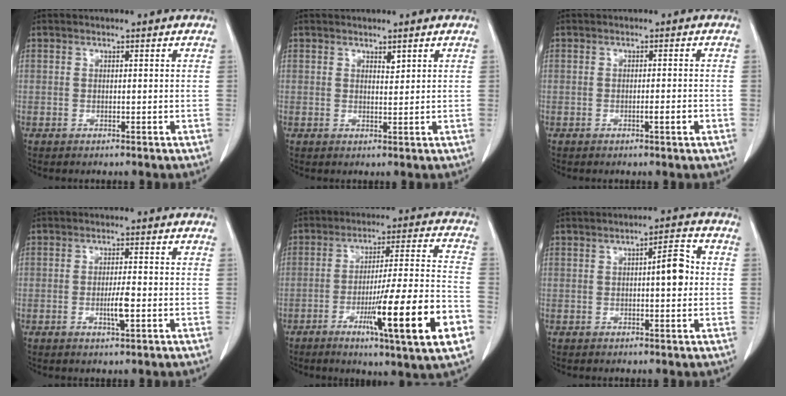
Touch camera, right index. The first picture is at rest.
{"total": 1.1, "force": [0.8, 0.4, 0.6], "torque": [-0.011, -0.006, 0.013]}
{"total": 3.6, "force": [-1.4, -0.1, 3.4], "torque": [-0.049, -0.005, -0.022]}
{"total": 3.5, "force": [-1.0, 0.4, 3.3], "torque": [-0.061, -0.003, -0.016]}
{"total": 18.6, "force": [-7.3, -0.1, 17.0], "torque": [-0.248, -0.017, -0.112]}
{"total": 4.7, "force": [0.2, 1.1, 4.6], "torque": [-0.065, 0.011, -0.002]}